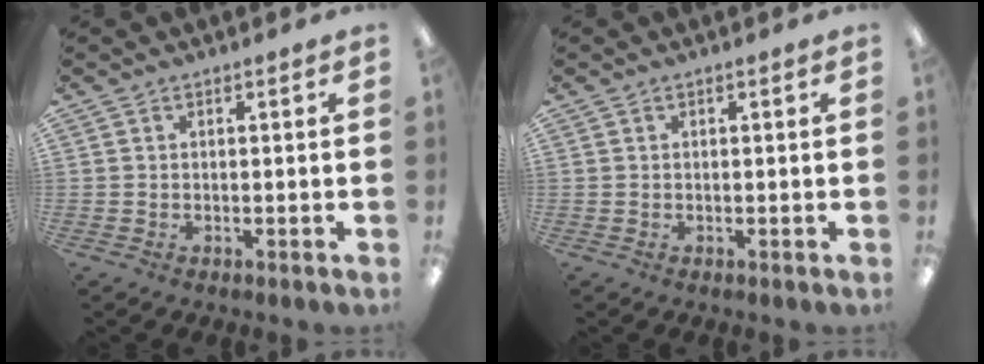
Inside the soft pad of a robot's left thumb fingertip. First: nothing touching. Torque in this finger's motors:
{"motor_torque": [-0.01, 0.03, 0.04, -0.16, 0.01]}